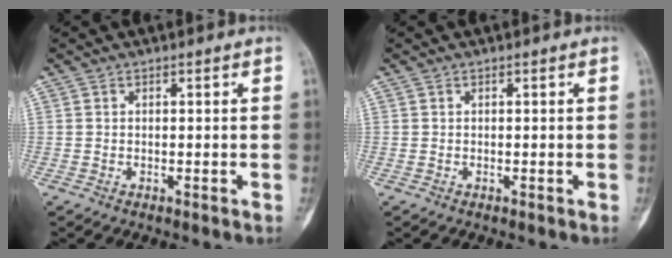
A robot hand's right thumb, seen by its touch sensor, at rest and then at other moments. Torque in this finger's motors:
{"motor_torque": [0.00, 0.00, 0.00, 0.00, 0.00]}